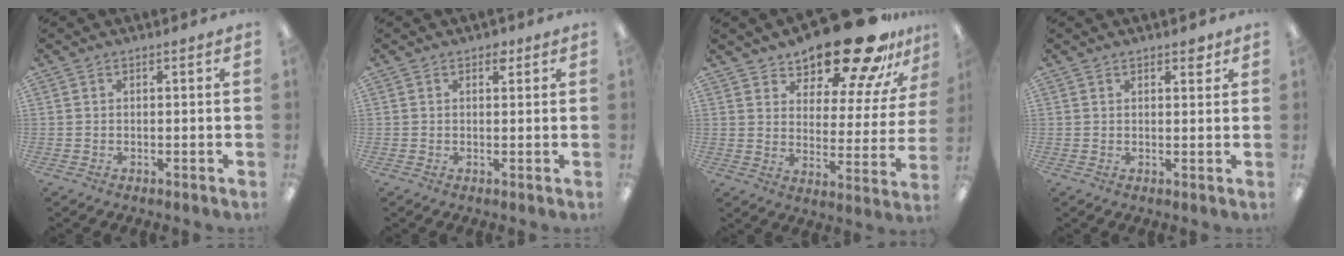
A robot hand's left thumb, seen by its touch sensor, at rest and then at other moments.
{"total": 1.8, "force": [1.0, 1.1, 1.0], "torque": [-0.005, -0.003, 0.015]}
{"total": 20.1, "force": [16.8, 6.1, 9.3], "torque": [-0.138, -0.121, 0.282]}
{"total": 2.1, "force": [1.6, 0.9, 1.0], "torque": [-0.005, -0.005, 0.025]}